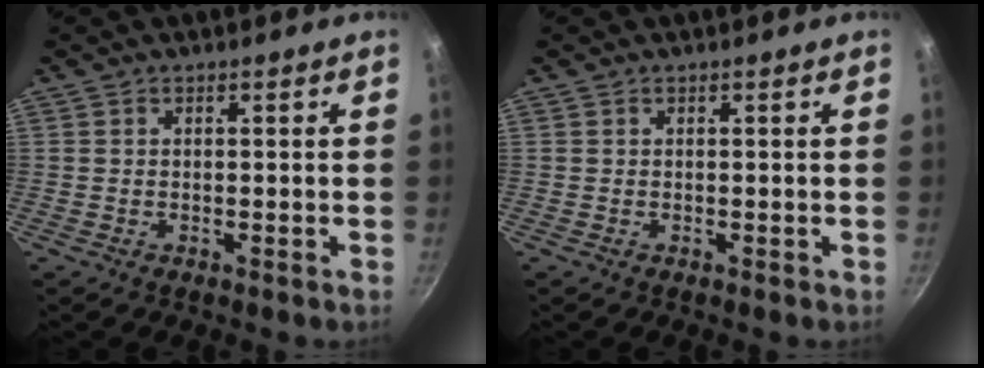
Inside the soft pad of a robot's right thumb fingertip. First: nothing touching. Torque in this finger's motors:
{"motor_torque": [0.00, 0.00, -0.03, 0.04, 0.00]}